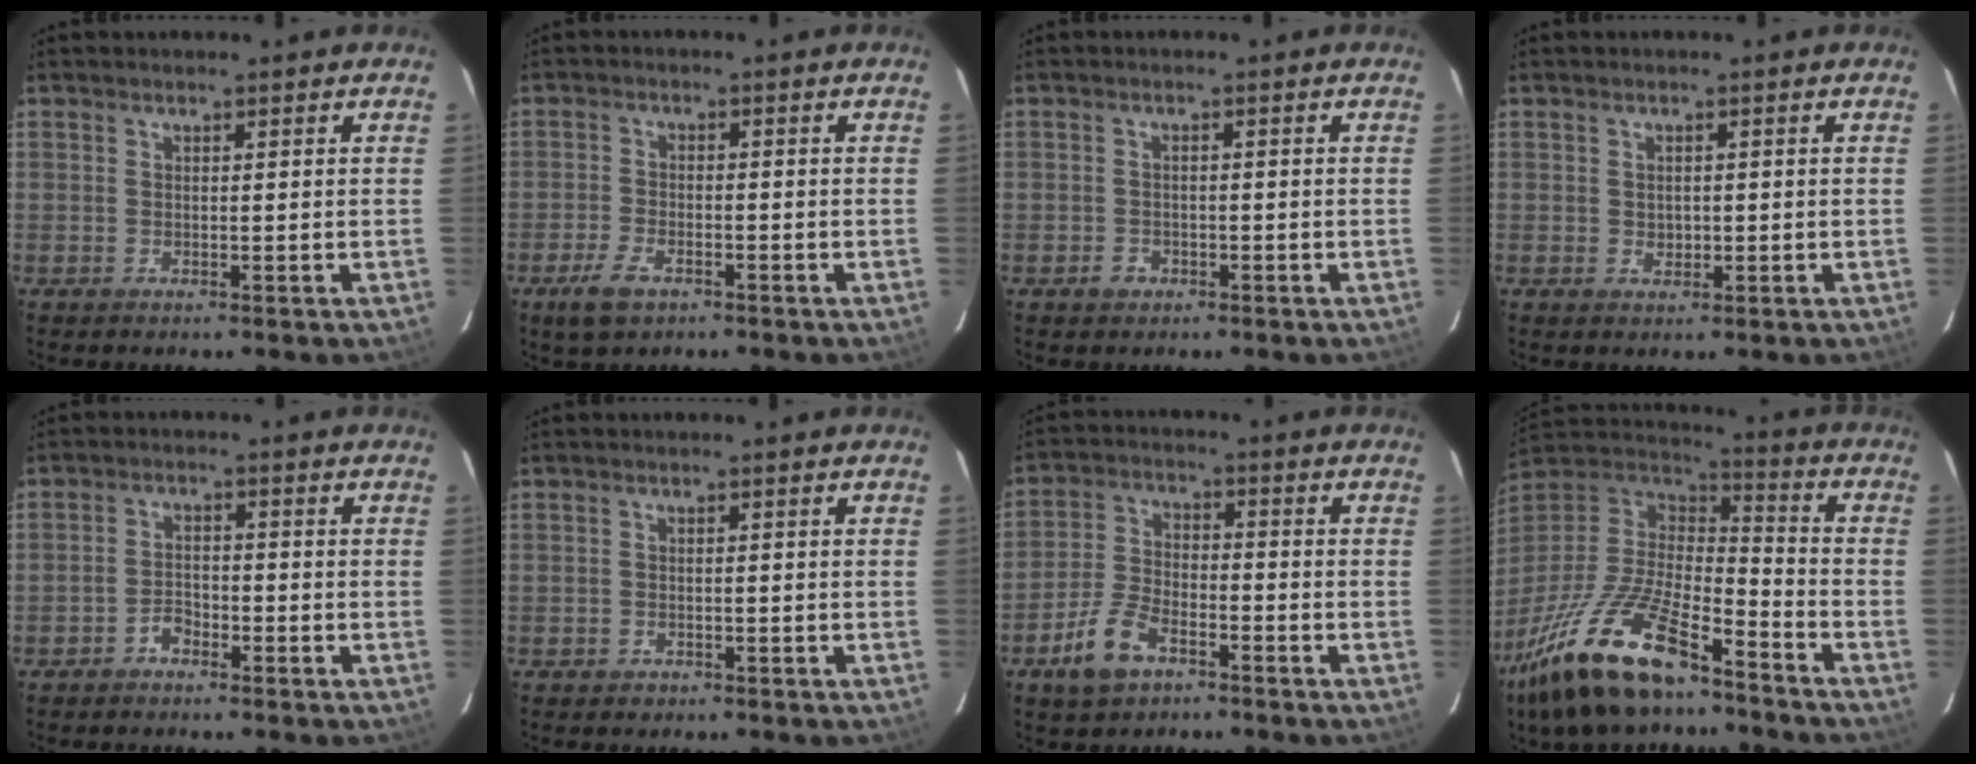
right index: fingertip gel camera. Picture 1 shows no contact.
{"total": 5.7, "force": [-3.6, 2.8, 3.4], "torque": [-0.090, -0.007, -0.064]}
{"total": 2.1, "force": [-1.2, 1.7, 0.5], "torque": [-0.010, 0.003, -0.018]}
{"total": 1.8, "force": [-0.1, 1.6, 0.8], "torque": [-0.010, 0.001, 0.002]}
{"total": 2.8, "force": [-2.2, 1.5, 1.0], "torque": [-0.025, 0.009, -0.036]}
{"total": 1.5, "force": [-0.9, 1.1, 0.1], "torque": [-0.005, 0.003, -0.012]}
{"total": 8.6, "force": [-5.4, 4.2, 5.2], "torque": [-0.119, 0.003, -0.102]}
{"total": 24.3, "force": [-16.5, 8.5, 15.7], "torque": [-0.325, -0.031, -0.292]}